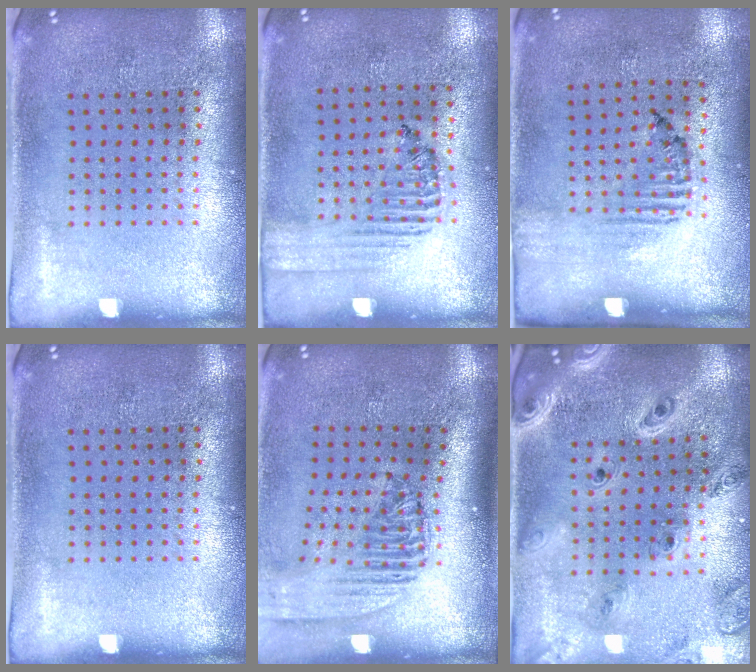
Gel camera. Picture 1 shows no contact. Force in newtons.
{"total": 1.4, "press": 1.1, "slide": 0.9}
{"total": 1.6, "press": 1.0, "slide": 1.3}
{"total": 0.0}
{"total": 2.3, "press": 1.8, "slide": 1.5}
{"total": 2.2, "press": 2.1, "slide": 0.8}